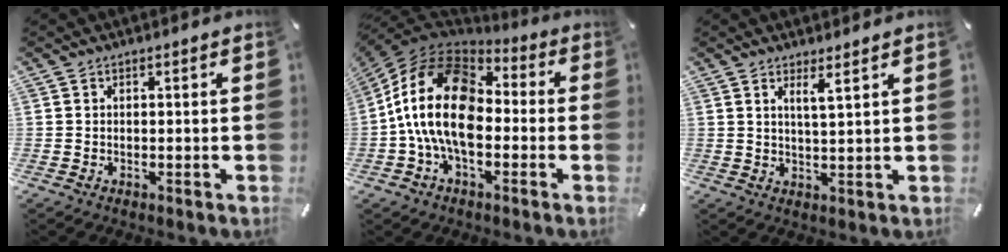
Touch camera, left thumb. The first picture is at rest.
{"total": 20.9, "force": [-2.6, 13.2, 15.9], "torque": [-0.324, 0.028, -0.049]}
{"total": 3.6, "force": [2.7, -0.3, 2.4], "torque": [-0.052, -0.011, 0.047]}